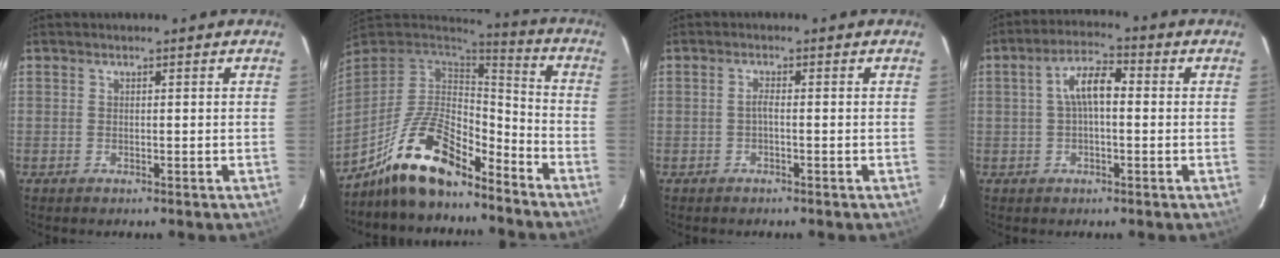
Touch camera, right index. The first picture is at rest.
{"total": 16.7, "force": [-12.0, 5.4, 10.3], "torque": [-0.221, -0.006, -0.224]}
{"total": 1.1, "force": [-0.5, 0.0, 1.0], "torque": [-0.020, 0.005, -0.012]}
{"total": 6.2, "force": [0.3, 2.6, 5.7], "torque": [-0.110, 0.020, 0.004]}